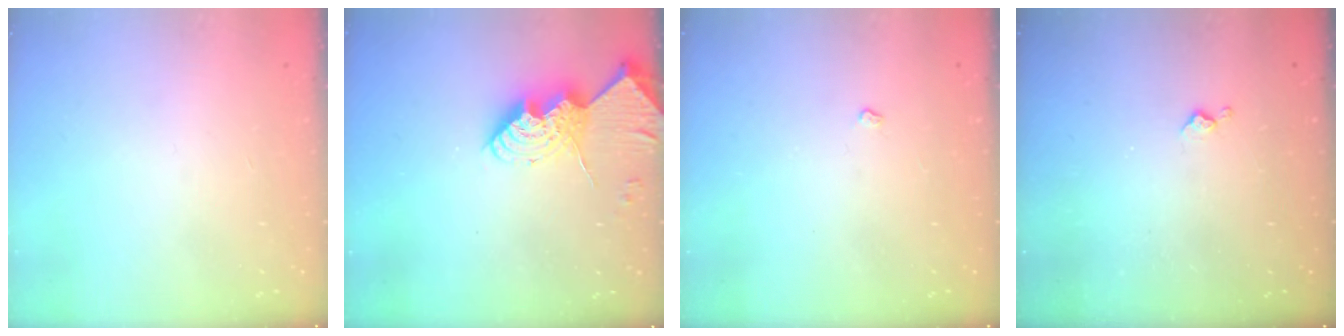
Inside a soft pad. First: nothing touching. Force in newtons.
{"total": 13.0, "press": 12.9, "slide": 0.9}
{"total": 3.2, "press": 3.2, "slide": 0.4}
{"total": 3.0, "press": 3.0, "slide": 0.6}